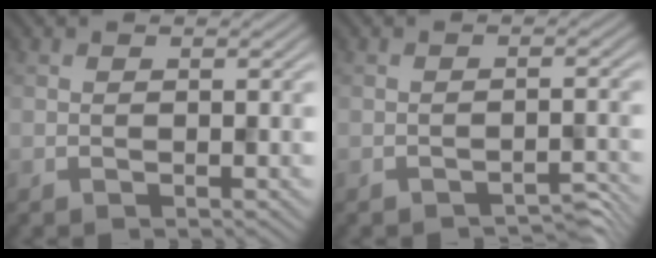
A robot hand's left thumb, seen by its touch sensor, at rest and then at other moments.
{"total": 1.8, "force": [-1.7, 0.3, 0.6], "torque": [-0.005, 0.002, -0.027]}